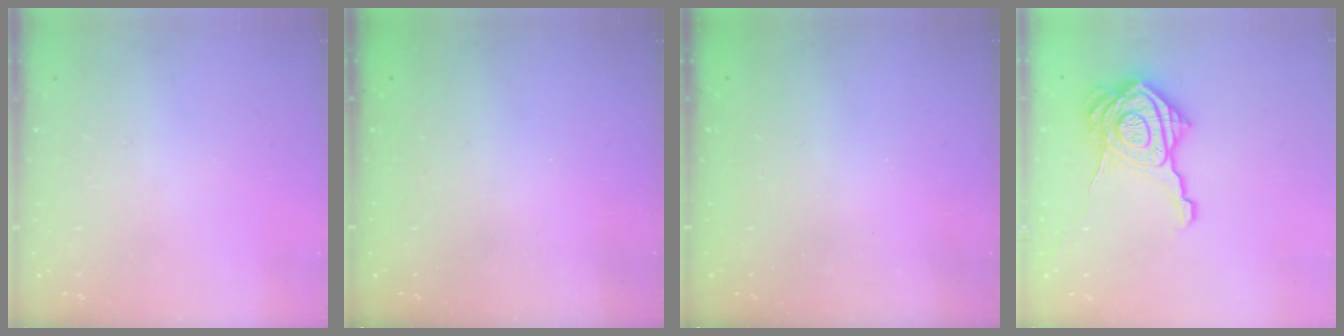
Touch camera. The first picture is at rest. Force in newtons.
{"total": 2.4, "press": 2.2, "slide": 0.8}
{"total": 2.3, "press": 2.2, "slide": 0.8}
{"total": 19.5, "press": 19.5, "slide": 1.3}